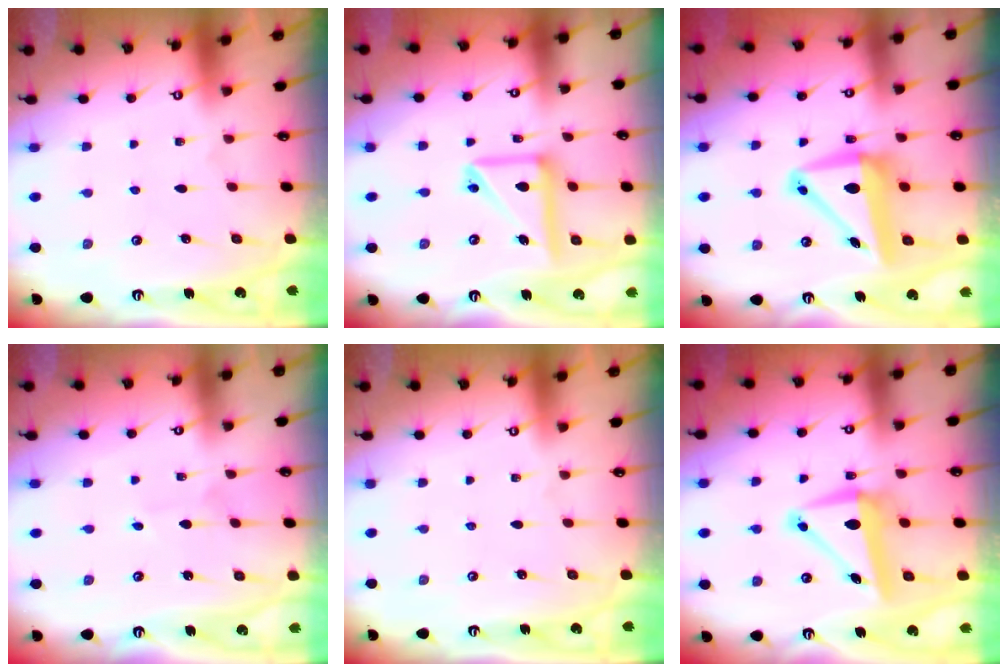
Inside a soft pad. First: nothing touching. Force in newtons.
{"total": 13.8, "press": 13.6, "slide": 2.1}
{"total": 10.1, "press": 9.9, "slide": 1.9}
{"total": 2.3, "press": 2.3, "slide": 0.1}
{"total": 0.0}
{"total": 9.7, "press": 9.3, "slide": 2.8}